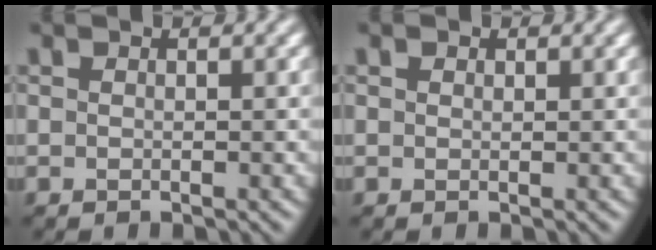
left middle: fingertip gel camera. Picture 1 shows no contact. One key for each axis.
{"total": 0.5, "fx": 0.4, "fy": 0.3, "fz": 0.1, "tx": -0.001, "ty": 0.000, "tz": 0.005}